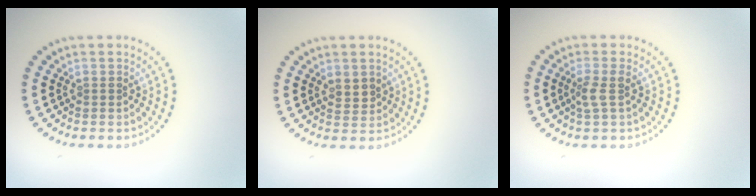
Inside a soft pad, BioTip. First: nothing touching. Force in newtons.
{"total": 1.3, "press": 1.2, "slide": 0.5}
{"total": 1.8, "press": 1.6, "slide": 0.8}